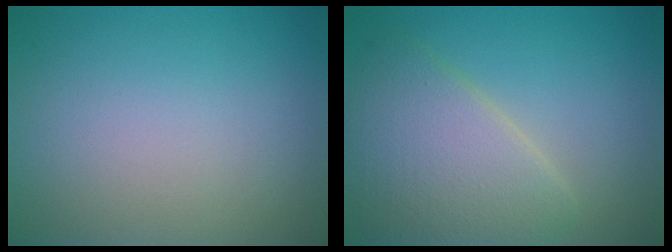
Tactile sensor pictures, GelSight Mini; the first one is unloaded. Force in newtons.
{"total": 5.9, "press": 5.9, "slide": 0.3}